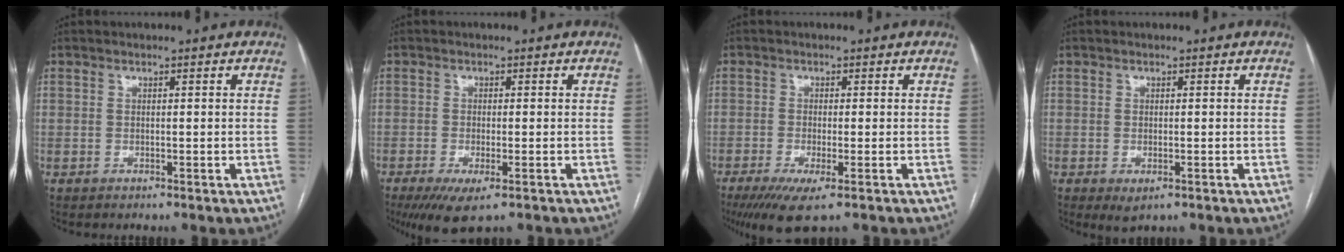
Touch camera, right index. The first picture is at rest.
{"total": 5.8, "force": [-3.5, 1.3, 4.5], "torque": [-0.072, -0.015, -0.054]}
{"total": 5.9, "force": [-3.5, 0.6, 4.8], "torque": [-0.078, -0.015, -0.058]}
{"total": 2.4, "force": [-1.1, 1.0, 1.9], "torque": [-0.028, -0.004, -0.008]}